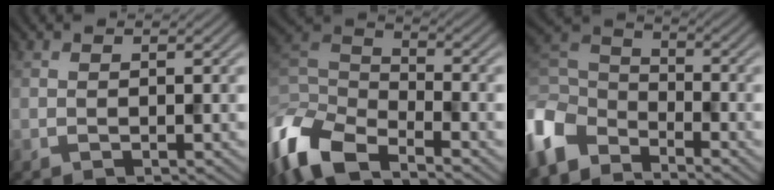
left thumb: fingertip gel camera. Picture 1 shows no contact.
{"total": 10.8, "force": [-7.8, 4.0, 6.3], "torque": [-0.149, -0.008, -0.172]}
{"total": 8.6, "force": [-5.9, 4.8, 4.1], "torque": [-0.114, -0.008, -0.141]}